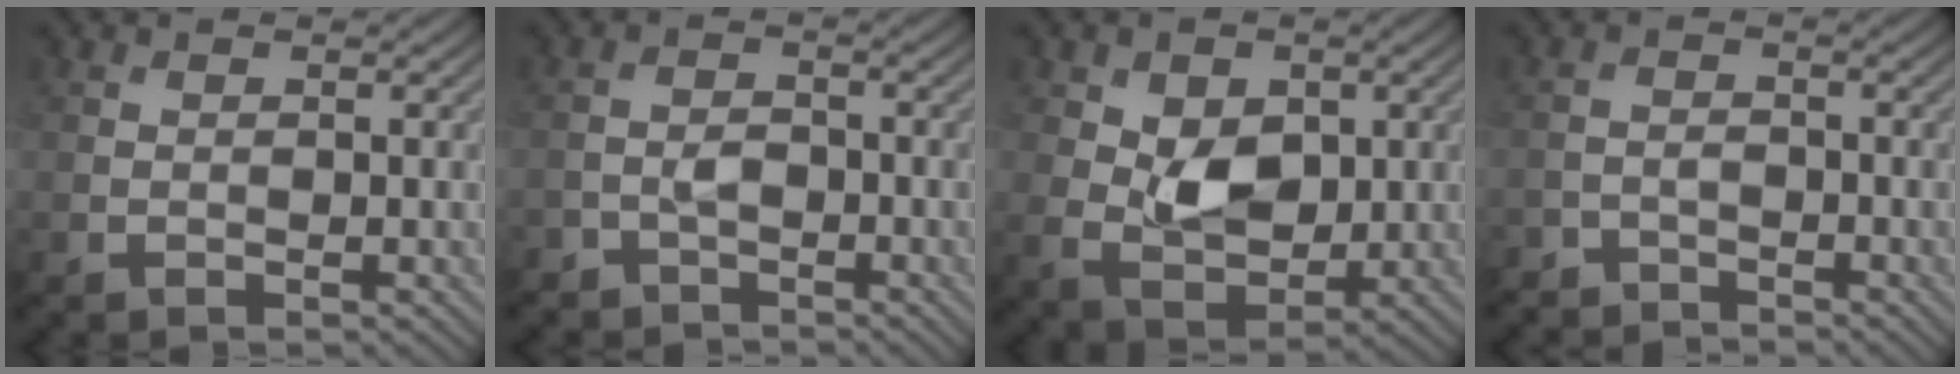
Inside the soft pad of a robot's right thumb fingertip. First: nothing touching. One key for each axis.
{"total": 2.6, "fx": -1.8, "fy": 1.6, "fz": 0.9, "tx": -0.013, "ty": 0.005, "tz": -0.040}
{"total": 6.4, "fx": 1.1, "fy": 4.4, "fz": 4.5, "tx": -0.082, "ty": -0.008, "tz": 0.020}
{"total": 2.9, "fx": -2.7, "fy": 1.0, "fz": 0.3, "tx": -0.002, "ty": -0.001, "tz": -0.060}